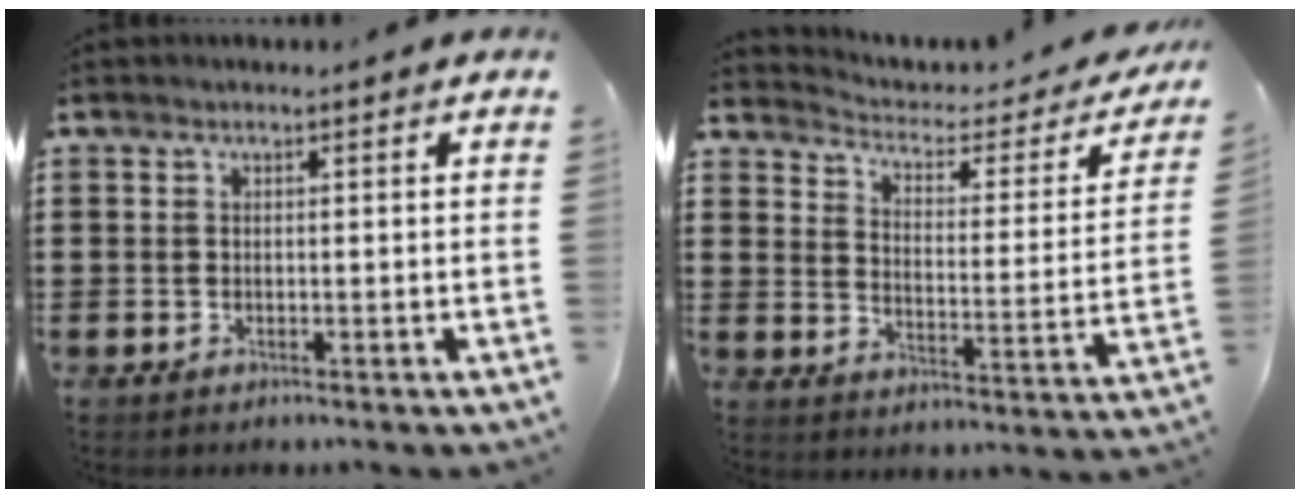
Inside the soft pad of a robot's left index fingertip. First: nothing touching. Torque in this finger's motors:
{"motor_torque": [1.00, -1.14, 0.23, 0.01]}